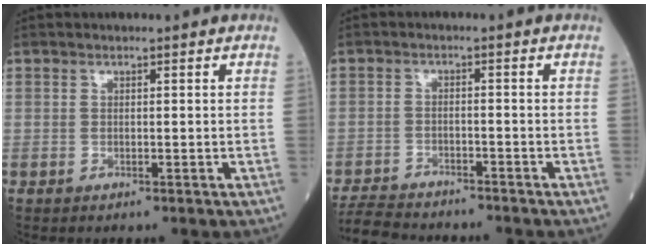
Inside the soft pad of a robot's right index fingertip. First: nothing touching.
{"total": 7.3, "force": [-7.1, 1.3, 1.5], "torque": [-0.023, -0.012, -0.116]}